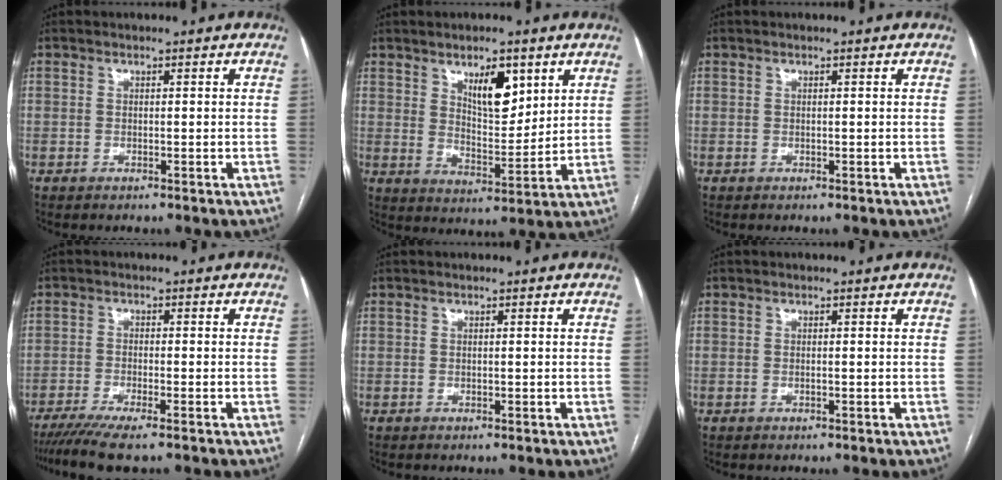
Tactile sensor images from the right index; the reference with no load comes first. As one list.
[{"total": 8.1, "force": [4.3, 3.2, 6.0], "torque": [-0.099, -0.004, 0.076]}, {"total": 0.0}, {"total": 7.0, "force": [-5.5, 0.4, 4.4], "torque": [-0.068, -0.016, -0.091]}, {"total": 0.0}, {"total": 0.0}]